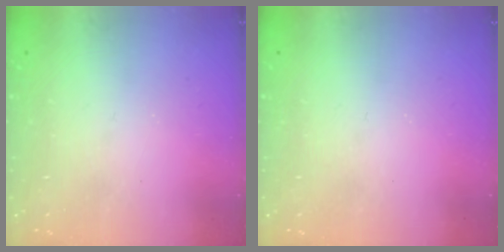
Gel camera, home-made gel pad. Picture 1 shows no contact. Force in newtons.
{"total": 0.0}